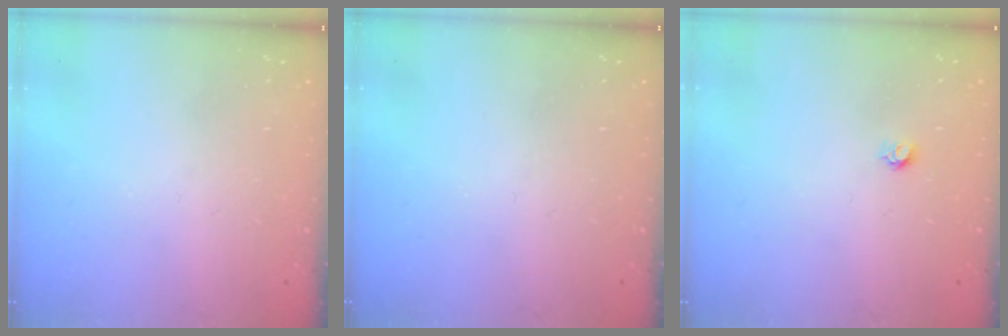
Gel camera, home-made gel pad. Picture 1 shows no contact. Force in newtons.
{"total": 0.0}
{"total": 3.5, "press": 3.4, "slide": 0.4}